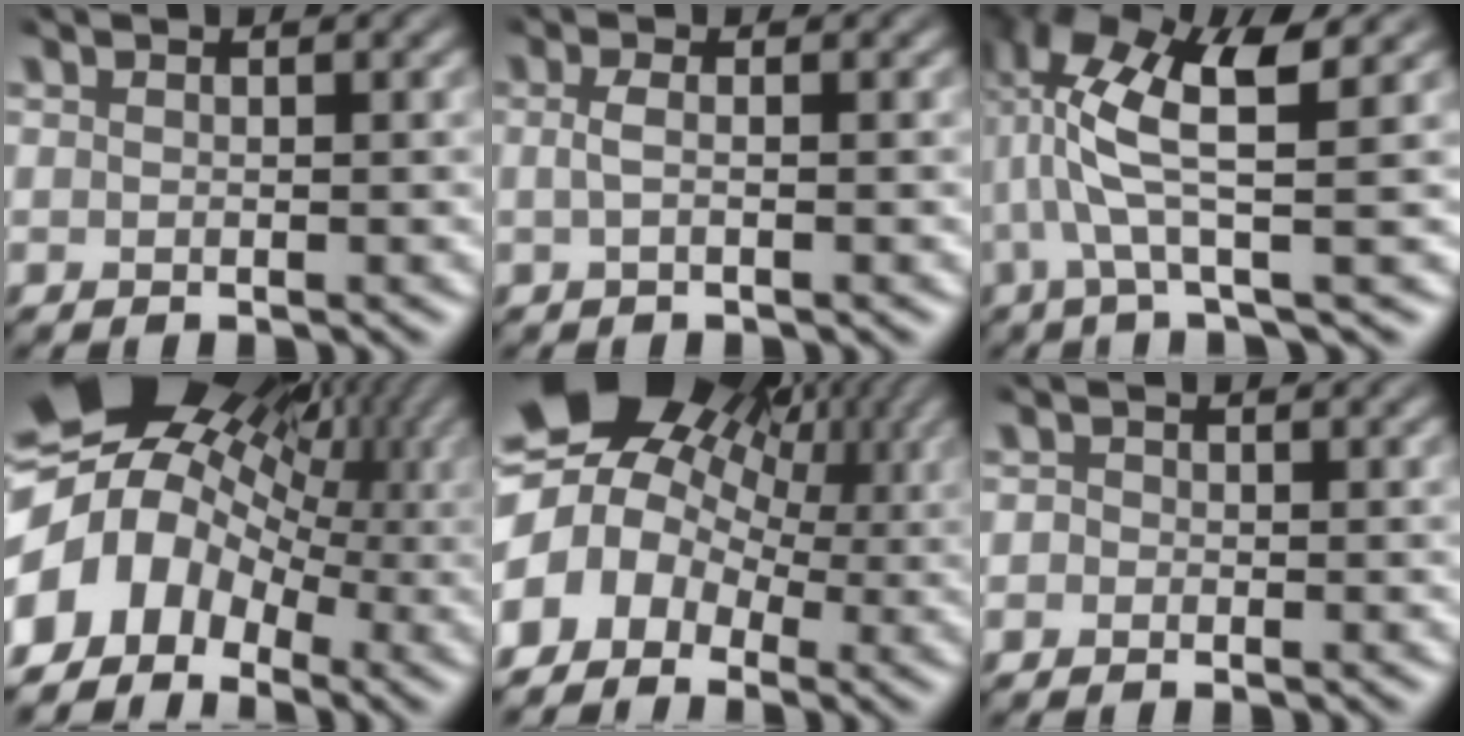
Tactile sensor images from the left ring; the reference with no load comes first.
{"total": 1.5, "force": [0.0, 0.5, 1.4], "torque": [-0.028, 0.000, -0.004]}
{"total": 7.8, "force": [1.7, 1.8, 7.5], "torque": [-0.162, 0.013, 0.029]}
{"total": 13.7, "force": [0.0, 9.9, 9.4], "torque": [-0.165, 0.013, -0.007]}
{"total": 11.4, "force": [2.0, 8.7, 7.0], "torque": [-0.096, 0.013, 0.027]}
{"total": 0.6, "force": [-0.3, 0.5, 0.1], "torque": [0.000, -0.002, -0.008]}